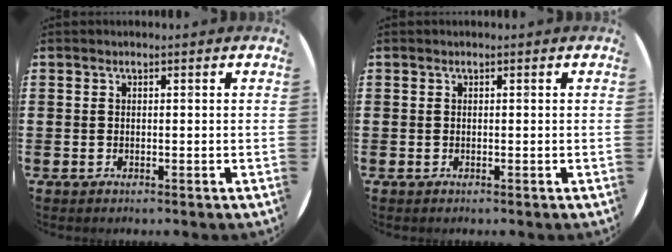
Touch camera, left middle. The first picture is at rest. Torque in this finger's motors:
{"motor_torque": [-0.08, 0.06, 0.01, 0.00]}